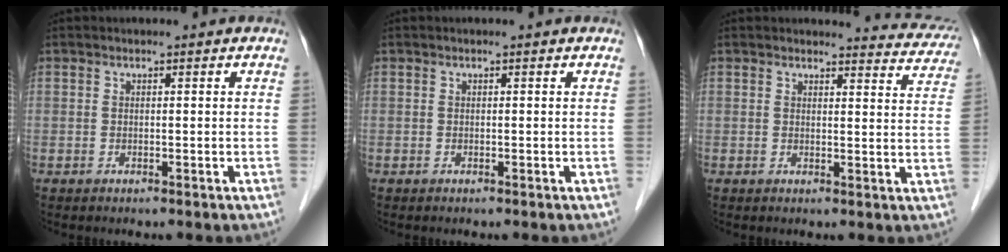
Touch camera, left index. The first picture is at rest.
{"total": 0.0}
{"total": 7.7, "force": [7.6, 1.3, -0.1], "torque": [0.025, -0.033, 0.058]}